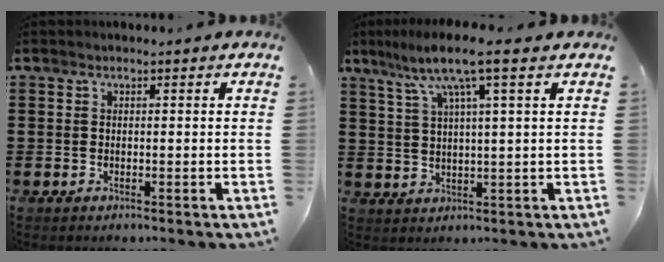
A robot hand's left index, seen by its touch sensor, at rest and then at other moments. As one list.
[{"total": 7.4, "force": [4.1, 0.4, 6.1], "torque": [-0.131, -0.004, 0.065]}]